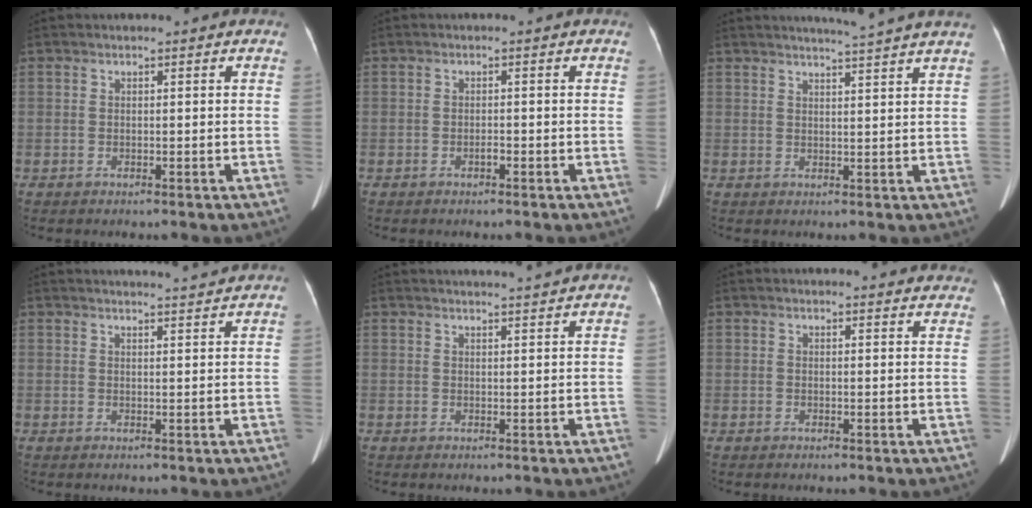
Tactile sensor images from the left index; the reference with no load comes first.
{"total": 0.7, "force": [-0.5, 0.2, 0.4], "torque": [-0.008, 0.001, -0.007]}
{"total": 7.0, "force": [6.3, -1.5, 2.6], "torque": [-0.038, 0.000, 0.070]}
{"total": 5.5, "force": [5.3, -0.7, 1.3], "torque": [-0.021, 0.005, 0.062]}
{"total": 5.6, "force": [5.2, -0.9, 1.6], "torque": [-0.022, 0.009, 0.062]}
{"total": 8.7, "force": [8.4, 1.7, 1.8], "torque": [0.004, -0.004, 0.067]}